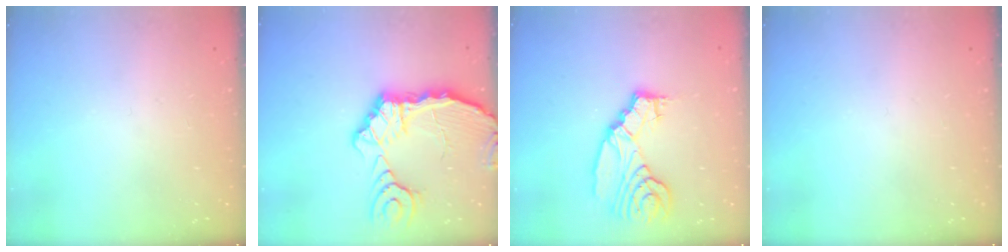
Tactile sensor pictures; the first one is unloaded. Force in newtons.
{"total": 10.0, "press": 10.0, "slide": 1.0}
{"total": 11.4, "press": 11.4, "slide": 1.1}
{"total": 0.0}